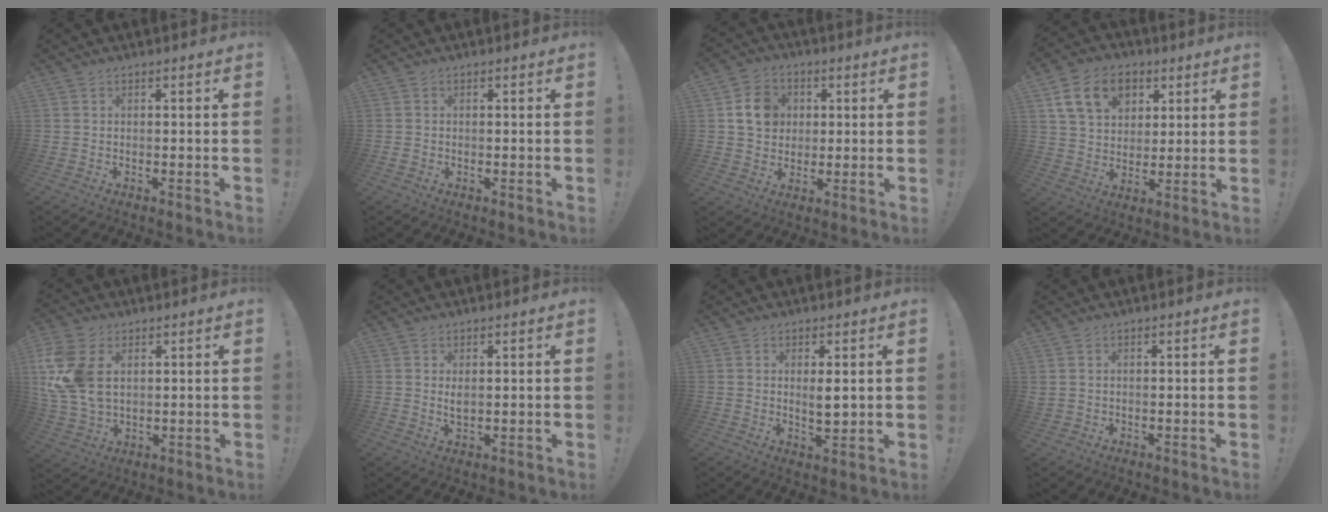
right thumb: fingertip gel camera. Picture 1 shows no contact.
{"total": 0.6, "force": [-0.4, 0.5, 0.1], "torque": [-0.008, 0.005, -0.005]}
{"total": 10.4, "force": [2.6, 9.0, 4.5], "torque": [-0.060, 0.002, 0.055]}
{"total": 15.2, "force": [6.6, 11.0, 8.3], "torque": [-0.125, -0.020, 0.128]}
{"total": 15.7, "force": [4.2, 10.5, 10.9], "torque": [-0.232, -0.013, 0.081]}
{"total": 2.5, "force": [0.8, 1.2, 2.0], "torque": [-0.024, -0.008, 0.011]}
{"total": 2.7, "force": [0.5, 0.9, 2.5], "torque": [-0.033, -0.008, 0.005]}
{"total": 1.0, "force": [0.6, 0.7, 0.6], "torque": [-0.012, 0.002, 0.011]}